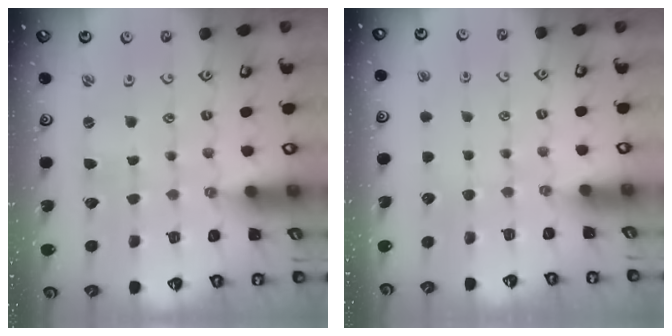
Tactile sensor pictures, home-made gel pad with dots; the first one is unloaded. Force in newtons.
{"total": 0.0}